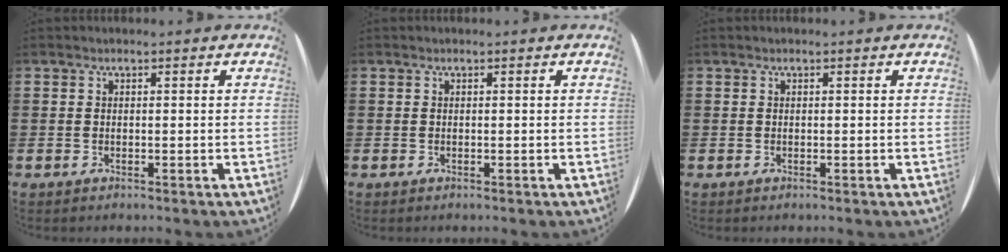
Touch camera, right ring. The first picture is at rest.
{"total": 0.0}
{"total": 0.0}